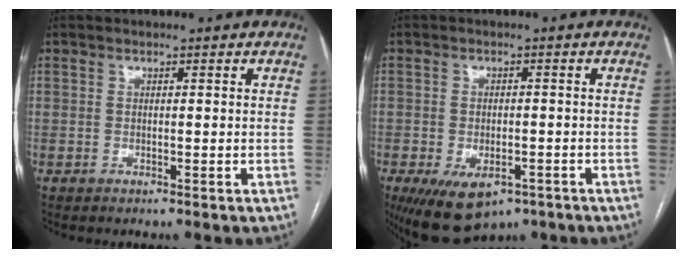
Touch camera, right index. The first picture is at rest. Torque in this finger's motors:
{"motor_torque": [1.10, -1.04, 0.52, 0.09]}